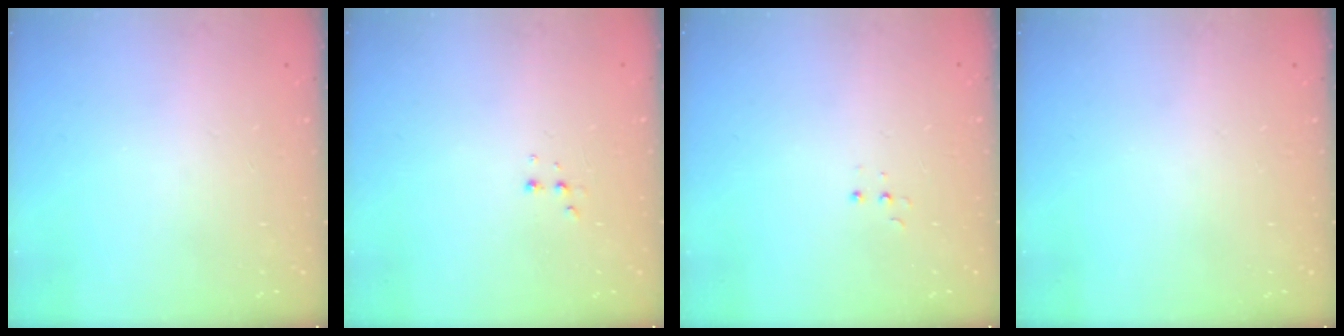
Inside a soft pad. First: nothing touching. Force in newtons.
{"total": 2.9, "press": 2.8, "slide": 1.0}
{"total": 3.0, "press": 2.9, "slide": 0.7}
{"total": 0.0}